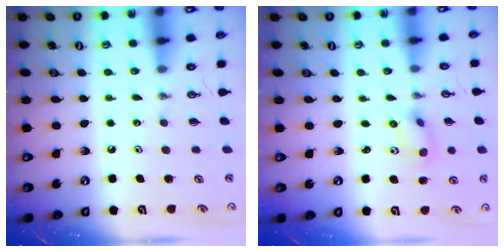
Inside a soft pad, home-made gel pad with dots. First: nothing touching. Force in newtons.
{"total": 1.9, "press": 1.7, "slide": 0.7}